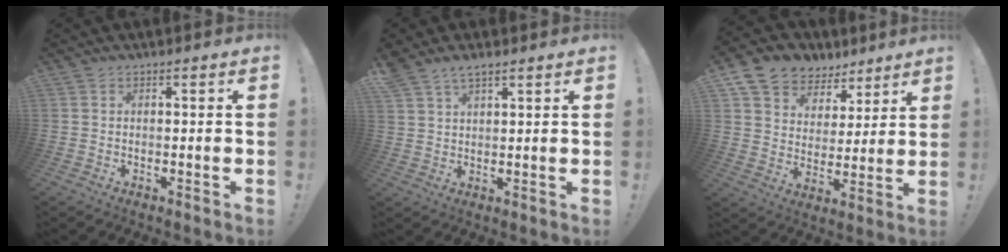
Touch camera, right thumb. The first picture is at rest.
{"total": 4.5, "force": [3.5, 1.7, 2.2], "torque": [-0.042, -0.016, 0.067]}
{"total": 10.0, "force": [6.7, 7.1, 1.9], "torque": [-0.029, -0.057, 0.132]}